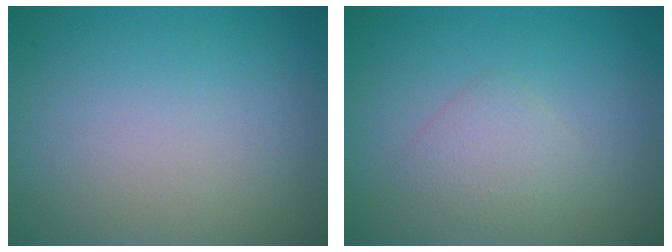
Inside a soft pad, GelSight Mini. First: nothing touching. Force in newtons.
{"total": 1.9, "press": 1.9, "slide": 0.1}